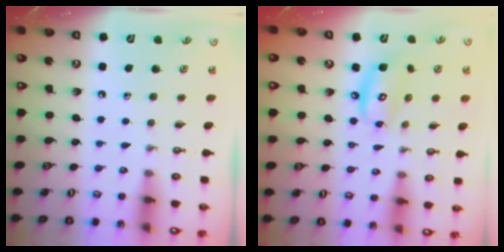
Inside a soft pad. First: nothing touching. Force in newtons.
{"total": 11.5, "press": 11.5, "slide": 1.0}